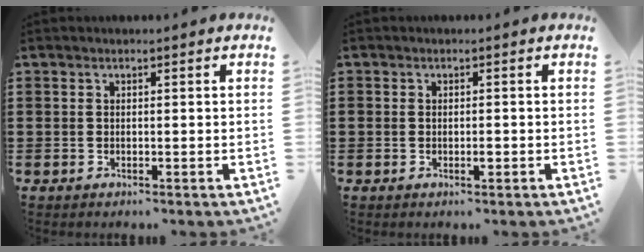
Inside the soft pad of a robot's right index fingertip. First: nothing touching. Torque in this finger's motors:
{"motor_torque": [1.21, 0.92, 0.45, 0.12]}